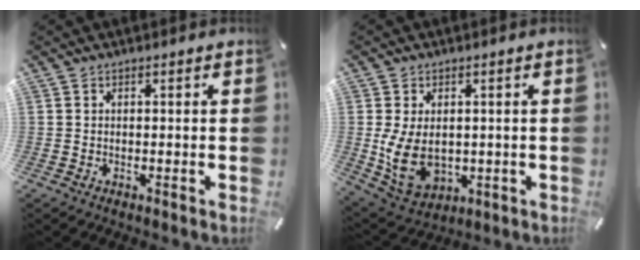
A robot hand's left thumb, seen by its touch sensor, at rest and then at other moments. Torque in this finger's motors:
{"motor_torque": [-0.19, 1.09, 0.64, -0.50, 0.43]}